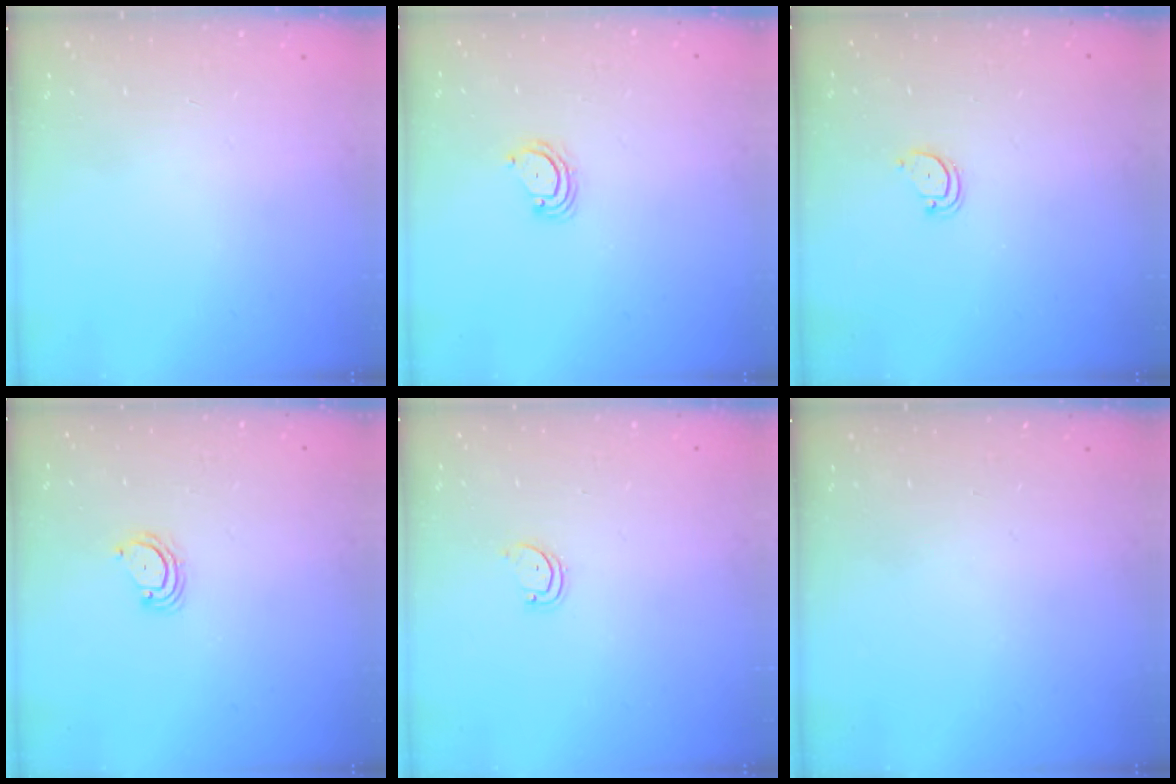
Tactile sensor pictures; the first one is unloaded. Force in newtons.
{"total": 2.3, "press": 2.3, "slide": 0.2}
{"total": 3.0, "press": 3.0, "slide": 0.3}
{"total": 2.3, "press": 2.3, "slide": 0.2}
{"total": 2.3, "press": 2.3, "slide": 0.1}
{"total": 0.0}